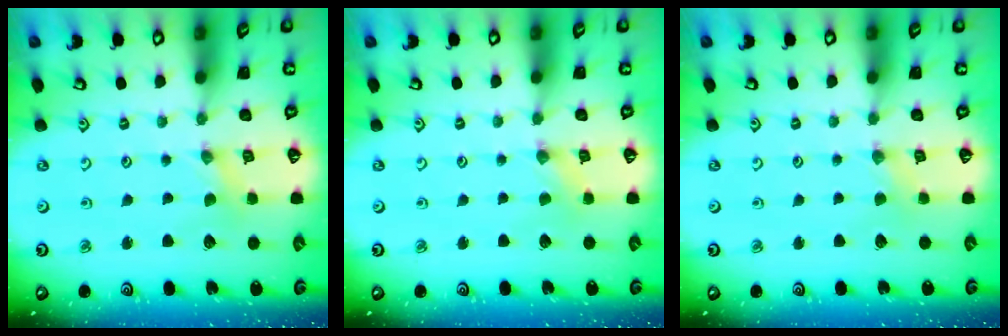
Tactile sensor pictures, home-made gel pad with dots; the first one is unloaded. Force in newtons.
{"total": 0.9, "press": 0.9, "slide": 0.2}
{"total": 2.0, "press": 2.0, "slide": 0.4}